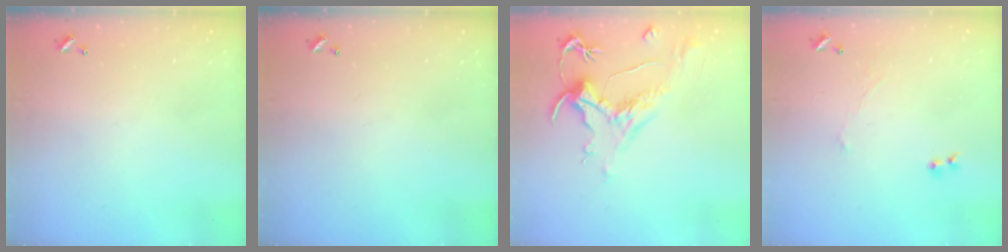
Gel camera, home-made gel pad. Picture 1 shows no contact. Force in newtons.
{"total": 0.0}
{"total": 1.6, "press": 0.8, "slide": 1.4}
{"total": 0.8, "press": 0.4, "slide": 0.7}